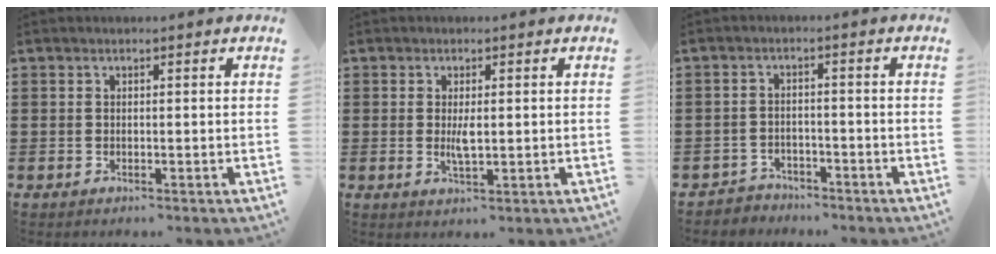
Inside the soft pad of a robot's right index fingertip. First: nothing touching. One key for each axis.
{"total": 2.8, "fx": 0.1, "fy": 0.8, "fz": 2.6, "tx": -0.050, "ty": -0.002, "tz": 0.001}
{"total": 3.0, "fx": -2.9, "fy": 0.9, "fz": -0.2, "tx": -0.007, "ty": 0.002, "tz": -0.062}